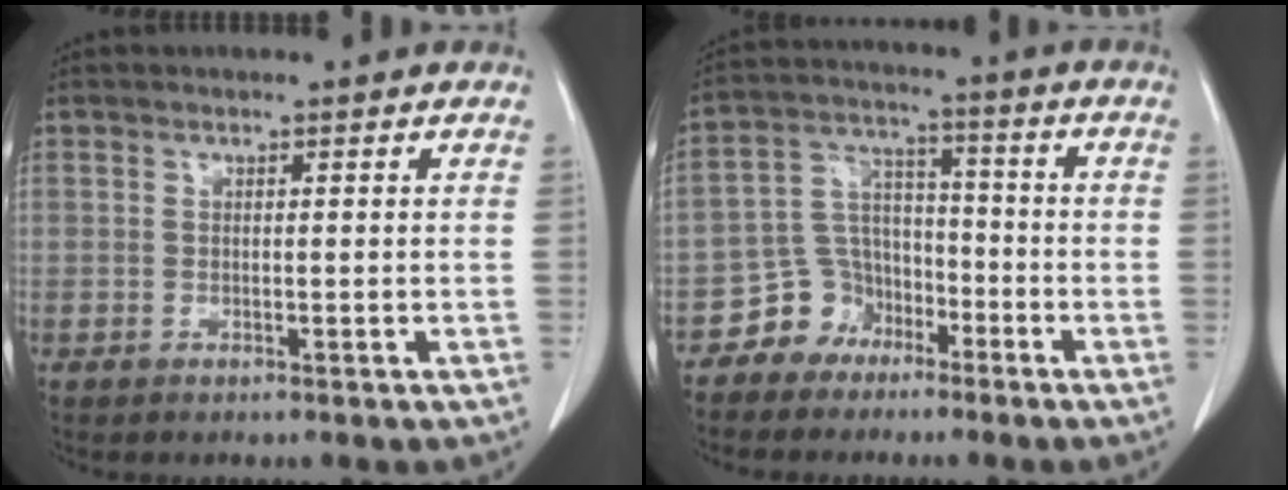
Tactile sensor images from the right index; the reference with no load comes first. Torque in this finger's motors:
{"motor_torque": [-0.31, -0.22, -0.88, -0.21]}